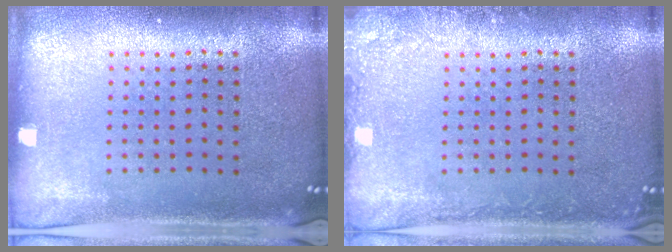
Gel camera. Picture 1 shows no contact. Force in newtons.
{"total": 1.6, "press": 1.6, "slide": 0.3}